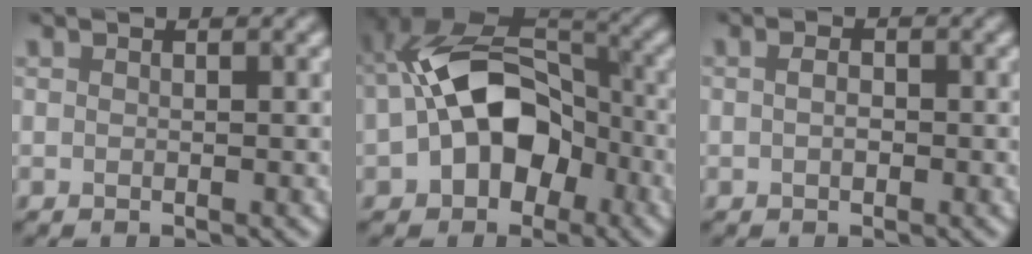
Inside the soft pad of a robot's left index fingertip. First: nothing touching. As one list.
[{"total": 10.8, "force": [-2.5, 7.4, 7.5], "torque": [-0.127, 0.006, -0.052]}, {"total": 0.7, "force": [-0.5, 0.4, 0.3], "torque": [-0.016, -0.003, -0.004]}]